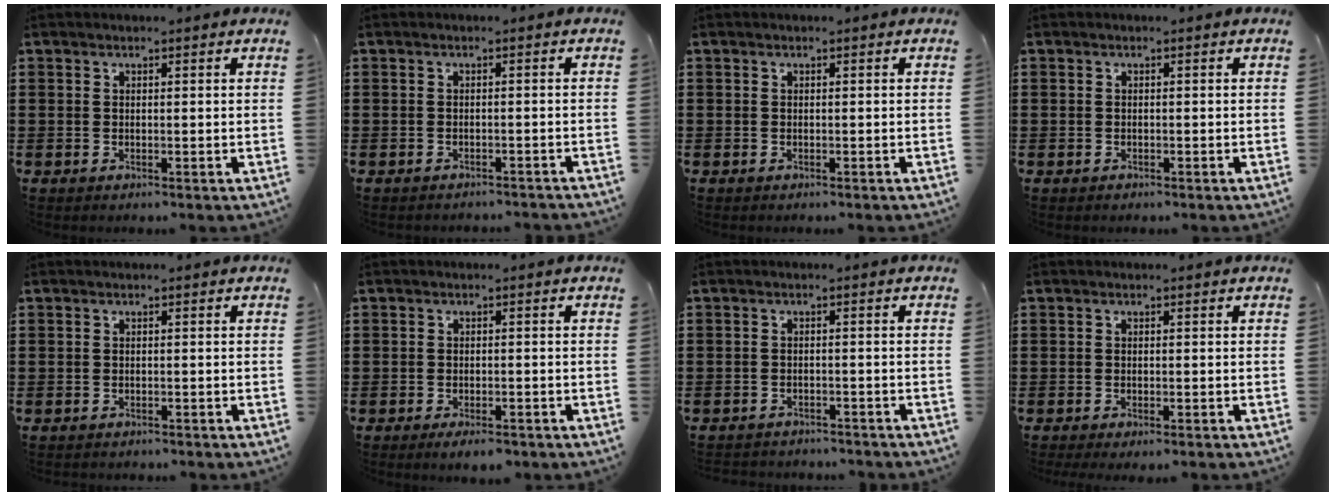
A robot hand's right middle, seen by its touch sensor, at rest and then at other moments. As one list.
[{"total": 1.2, "force": [-1.1, 0.0, 0.0], "torque": [-0.006, 0.000, -0.024]}, {"total": 0.0}, {"total": 0.7, "force": [-0.5, 0.5, 0.0], "torque": [-0.001, 0.001, -0.010]}, {"total": 0.7, "force": [-0.7, 0.0, 0.0], "torque": [-0.002, -0.001, -0.013]}, {"total": 2.1, "force": [-2.0, 0.5, 0.6], "torque": [-0.014, -0.001, -0.039]}, {"total": 1.9, "force": [-1.9, 0.2, -0.1], "torque": [-0.006, -0.002, -0.040]}, {"total": 0.7, "force": [-0.7, 0.0, 0.2], "torque": [-0.007, -0.005, -0.012]}]